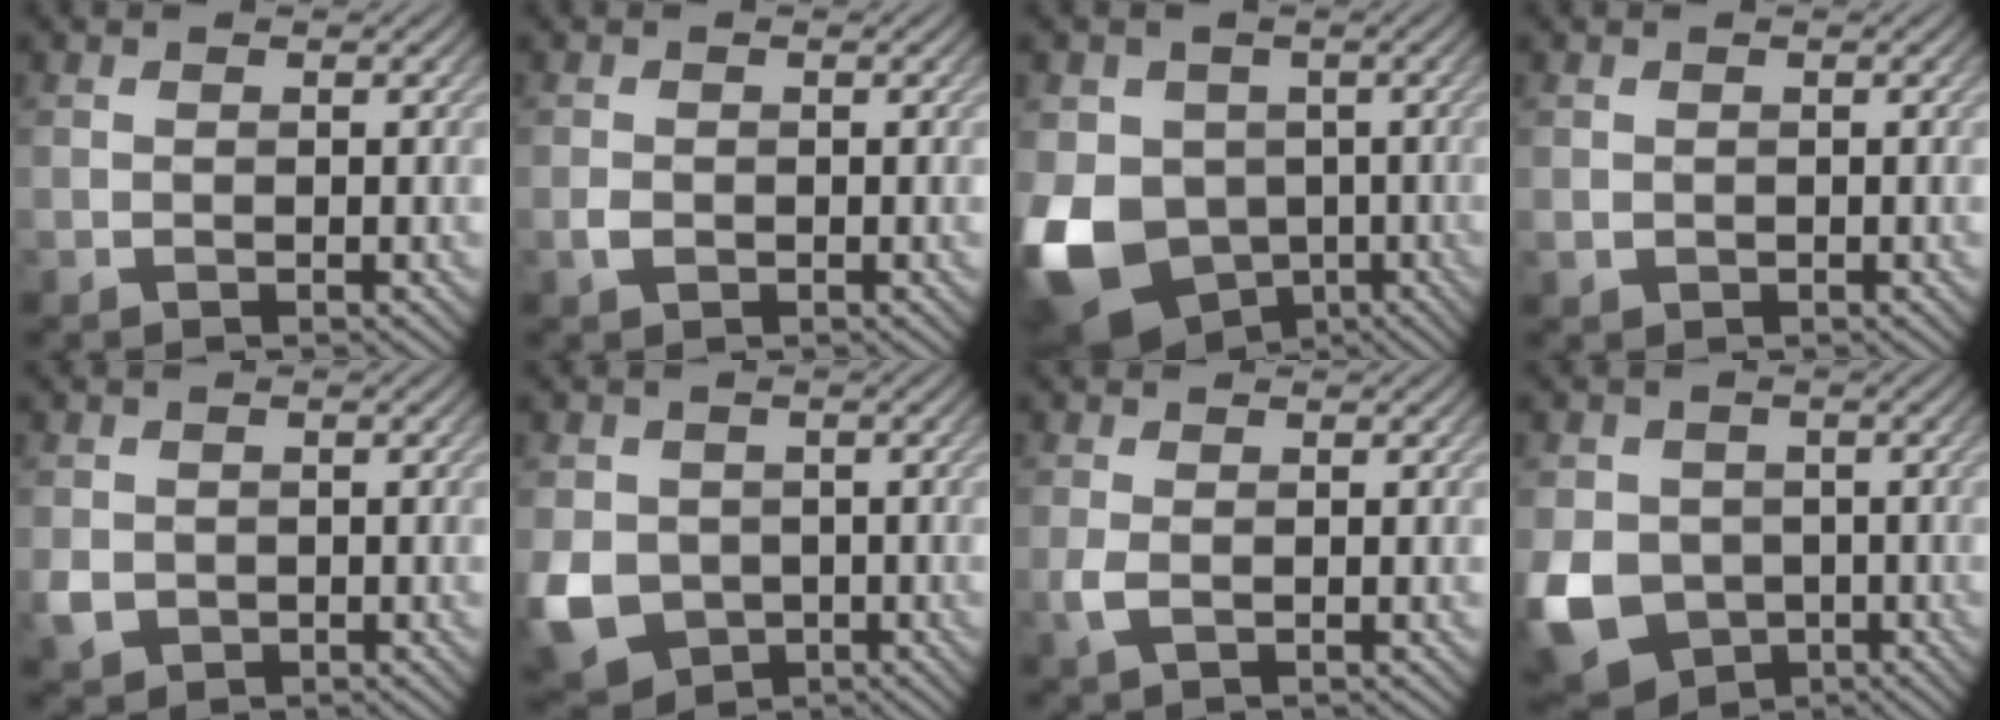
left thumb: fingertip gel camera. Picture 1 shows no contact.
{"total": 1.1, "force": [-0.3, 0.8, 0.6], "torque": [-0.014, -0.003, -0.008]}
{"total": 14.5, "force": [-4.1, 12.1, 6.9], "torque": [-0.193, -0.040, -0.081]}
{"total": 0.8, "force": [0.1, 0.8, 0.2], "torque": [-0.007, -0.005, 0.003]}
{"total": 2.5, "force": [-0.3, 2.3, 1.0], "torque": [-0.029, -0.008, -0.006]}
{"total": 7.8, "force": [-1.6, 6.6, 3.8], "torque": [-0.111, -0.027, -0.034]}
{"total": 1.5, "force": [-0.1, 0.7, 1.4], "torque": [-0.039, -0.001, -0.003]}
{"total": 10.0, "force": [-2.6, 8.4, 4.8], "torque": [-0.134, -0.036, -0.049]}